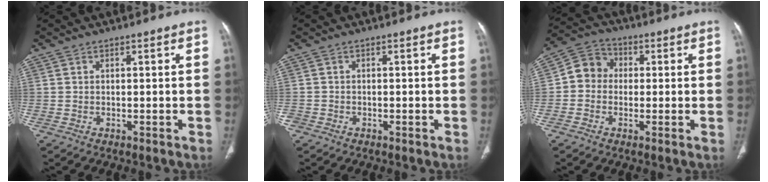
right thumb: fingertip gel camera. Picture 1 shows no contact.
{"total": 1.1, "force": [-0.7, 0.9, 0.2], "torque": [-0.006, 0.002, -0.015]}
{"total": 6.9, "force": [-0.2, 6.1, 3.0], "torque": [-0.031, 0.024, -0.018]}